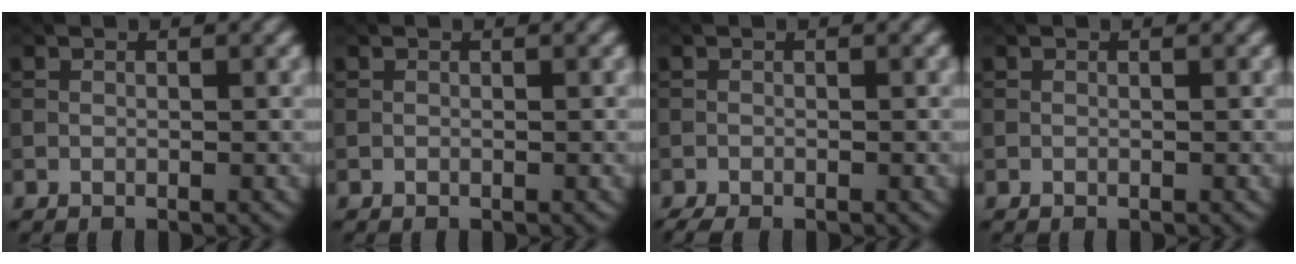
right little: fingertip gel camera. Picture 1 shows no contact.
{"total": 0.0}
{"total": 1.6, "force": [-1.4, 0.3, 0.6], "torque": [-0.012, -0.004, -0.026]}
{"total": 0.0}